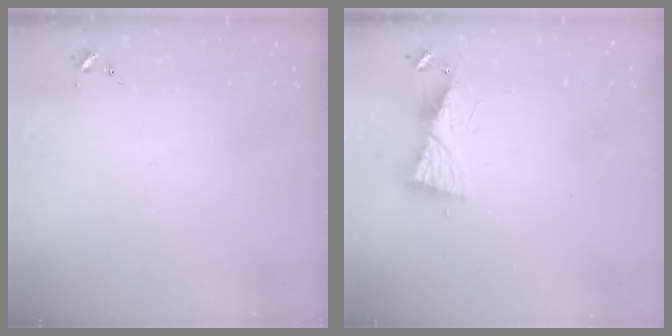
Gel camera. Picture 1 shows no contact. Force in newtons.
{"total": 8.7, "press": 8.7, "slide": 0.8}